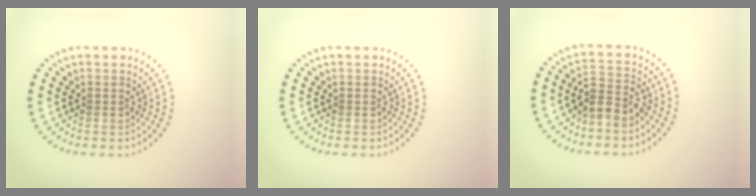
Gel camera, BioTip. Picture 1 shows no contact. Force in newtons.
{"total": 0.0}
{"total": 2.7, "press": 2.4, "slide": 1.2}